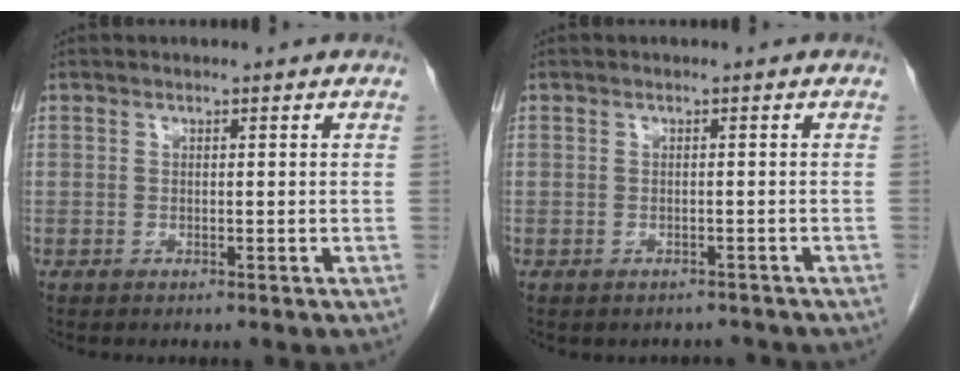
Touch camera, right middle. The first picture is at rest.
{"total": 2.2, "force": [-1.9, 1.1, 0.1], "torque": [0.001, 0.003, -0.026]}